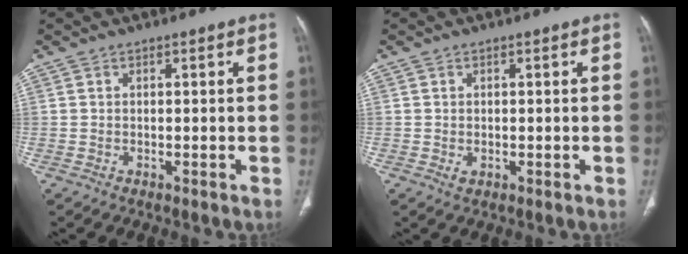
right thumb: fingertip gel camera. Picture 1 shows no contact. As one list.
[{"total": 1.2, "force": [-0.2, 0.8, 0.8], "torque": [-0.015, -0.003, 0.001]}]